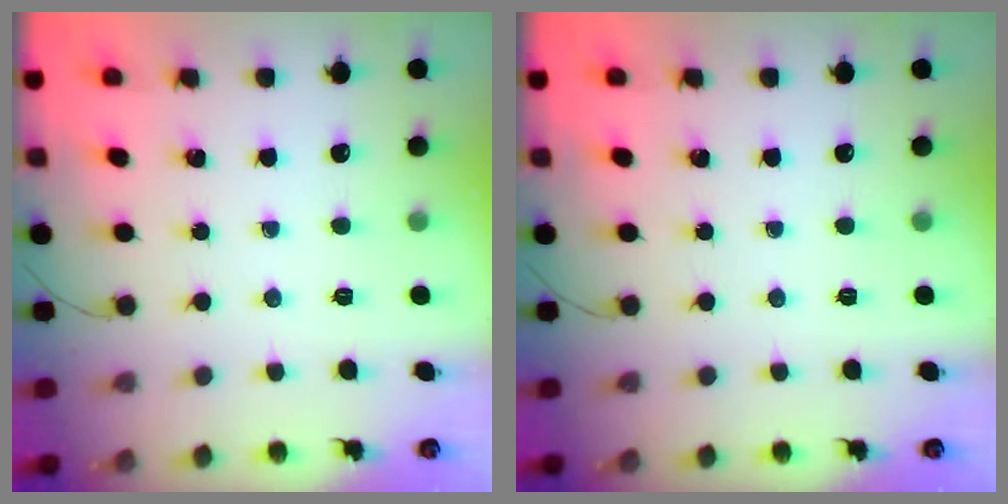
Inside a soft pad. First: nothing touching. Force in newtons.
{"total": 0.0}